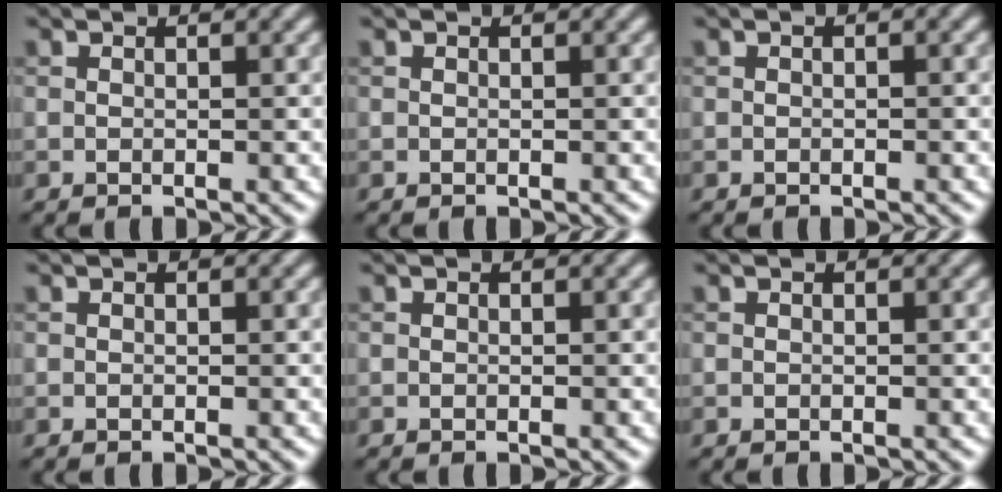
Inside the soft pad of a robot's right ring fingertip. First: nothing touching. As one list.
[{"total": 0.0}, {"total": 0.0}, {"total": 0.0}, {"total": 0.0}, {"total": 0.0}]